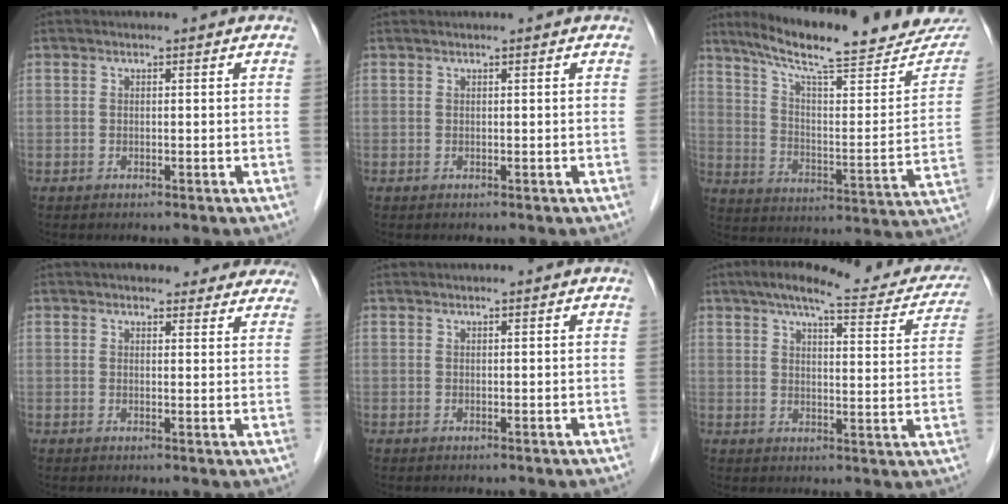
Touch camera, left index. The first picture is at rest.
{"total": 0.0}
{"total": 23.9, "force": [20.5, 3.4, 11.8], "torque": [-0.179, -0.037, 0.282]}
{"total": 13.8, "force": [12.6, 3.8, 4.4], "torque": [-0.020, 0.017, 0.139]}
{"total": 1.2, "force": [1.1, 0.0, 0.2], "torque": [-0.005, 0.023, 0.021]}
{"total": 17.7, "force": [15.0, 3.6, 8.8], "torque": [-0.113, 0.009, 0.180]}